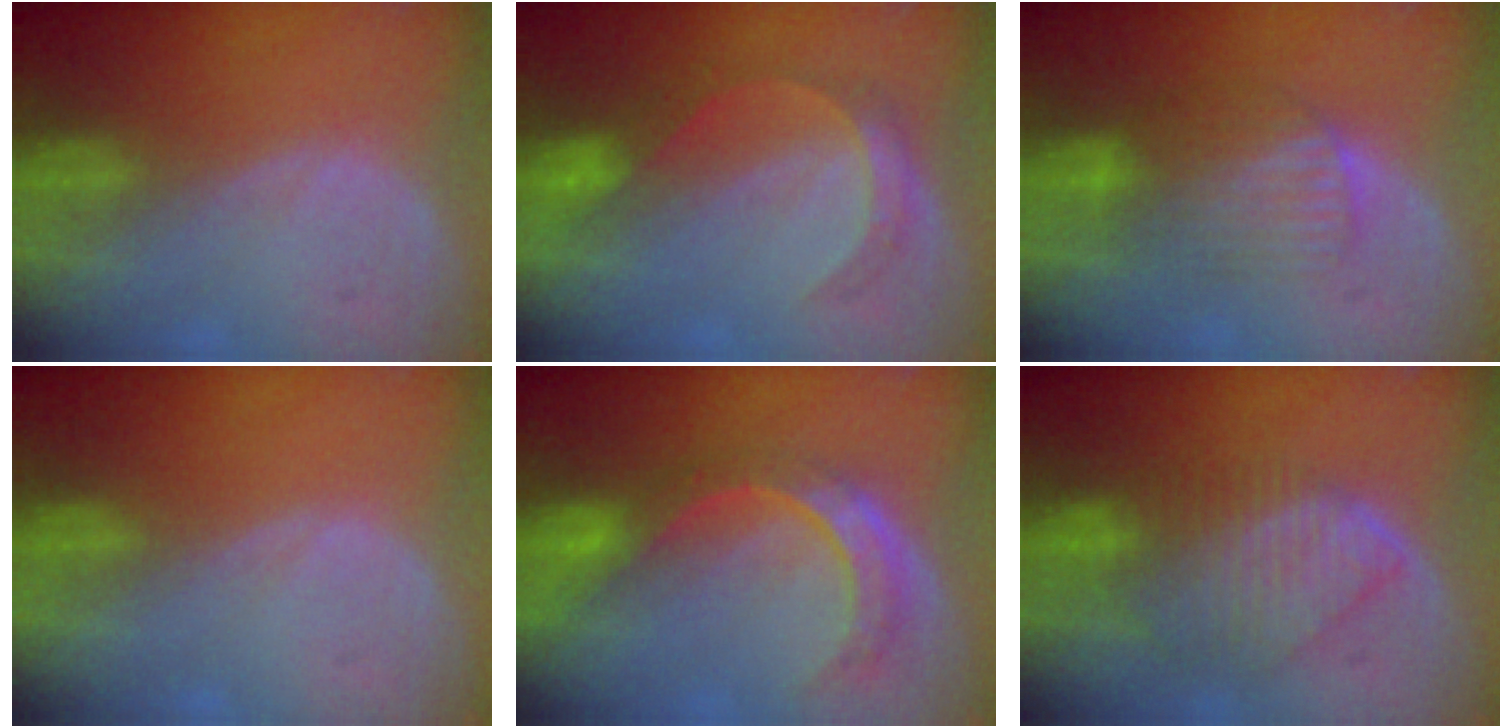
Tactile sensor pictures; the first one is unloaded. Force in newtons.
{"total": 5.5, "press": 5.0, "slide": 2.2}
{"total": 6.5, "press": 6.4, "slide": 1.0}
{"total": 0.0}
{"total": 8.8, "press": 7.3, "slide": 4.9}
{"total": 8.9, "press": 7.7, "slide": 4.5}